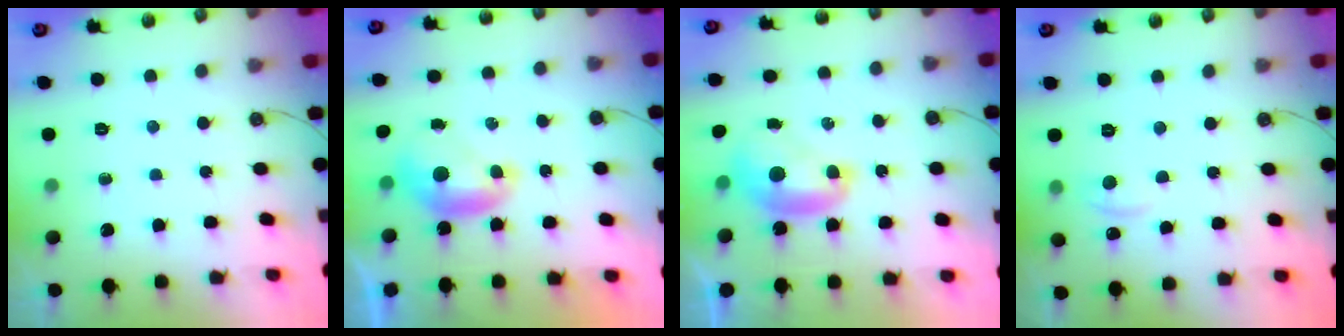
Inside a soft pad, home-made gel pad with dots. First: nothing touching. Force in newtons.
{"total": 0.0}
{"total": 1.9, "press": 1.9, "slide": 0.2}
{"total": 1.4, "press": 1.3, "slide": 0.7}